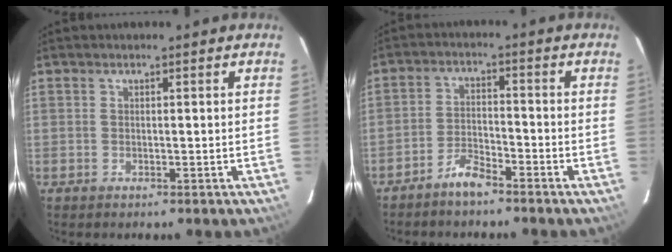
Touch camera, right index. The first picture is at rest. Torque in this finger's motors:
{"motor_torque": [0.33, -0.38, 0.04, 0.01]}